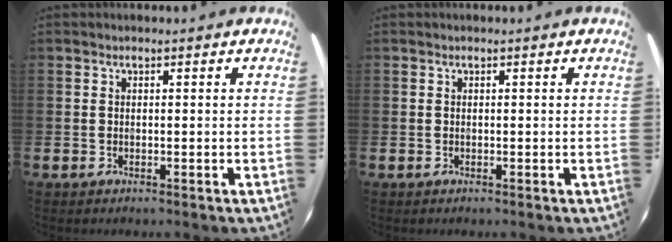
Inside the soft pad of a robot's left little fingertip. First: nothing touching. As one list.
[{"total": 0.0}]